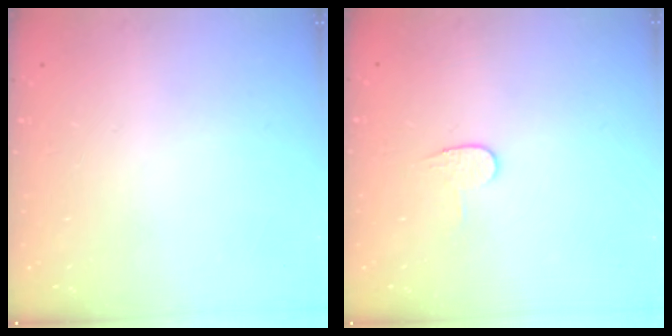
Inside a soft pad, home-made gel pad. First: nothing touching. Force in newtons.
{"total": 5.8, "press": 5.8, "slide": 0.3}